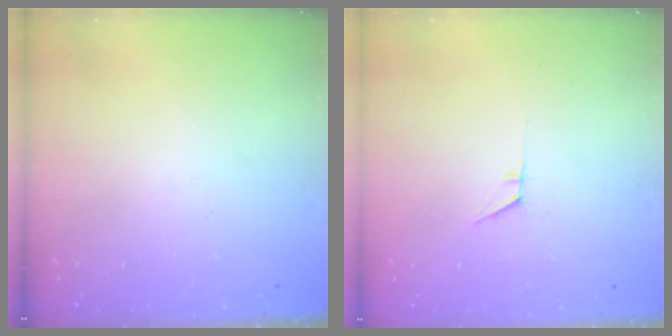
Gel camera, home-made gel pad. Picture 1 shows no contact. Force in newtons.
{"total": 5.2, "press": 4.5, "slide": 2.5}